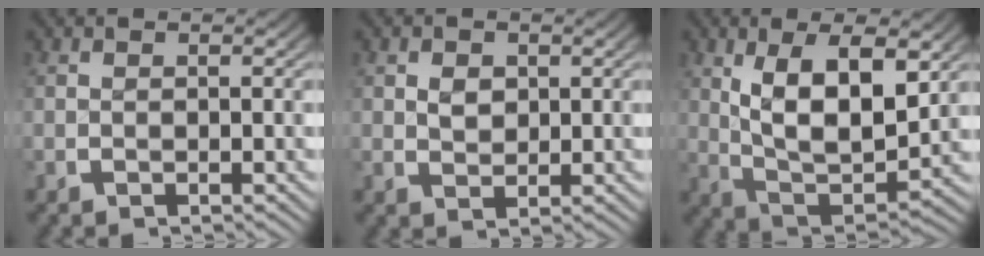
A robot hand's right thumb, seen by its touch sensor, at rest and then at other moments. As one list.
[{"total": 1.7, "force": [0.4, 1.4, 0.9], "torque": [-0.015, -0.015, 0.016]}, {"total": 9.8, "force": [0.1, 5.4, 8.2], "torque": [-0.164, -0.037, 0.020]}]